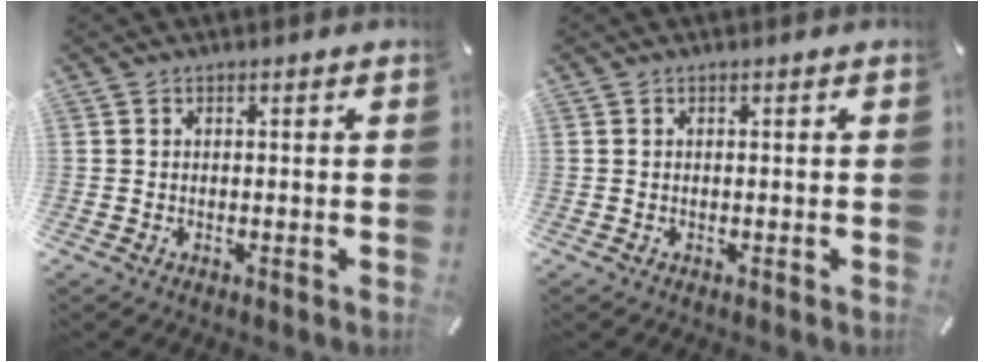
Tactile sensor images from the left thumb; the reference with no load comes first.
{"total": 0.0}